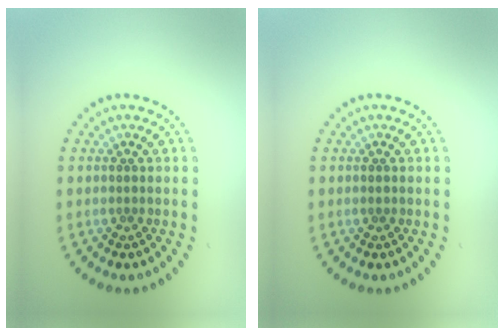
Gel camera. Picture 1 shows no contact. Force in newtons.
{"total": 0.5, "press": 0.5, "slide": 0.2}